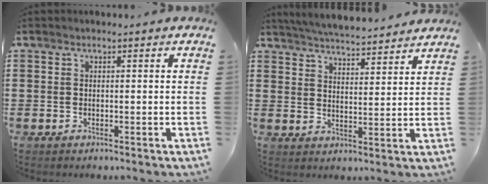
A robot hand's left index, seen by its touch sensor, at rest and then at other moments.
{"total": 4.9, "force": [4.8, -0.3, 0.8], "torque": [-0.035, -0.029, 0.084]}